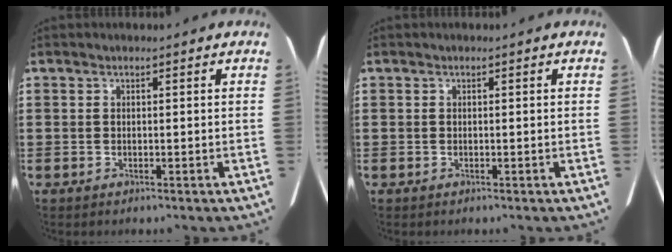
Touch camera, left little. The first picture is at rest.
{"total": 0.0}